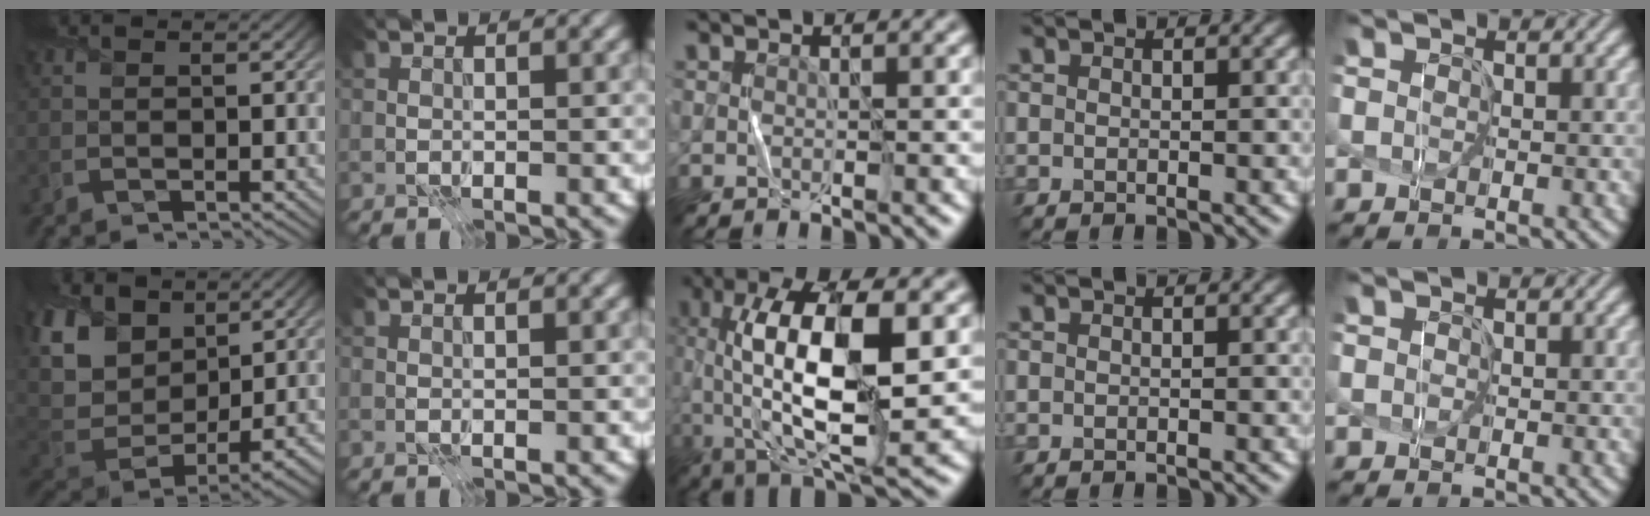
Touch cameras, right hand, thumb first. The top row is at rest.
{"thumb": {"total": 12.5, "force": [5.2, 8.3, 7.8], "torque": [-0.198, 0.008, 0.103]}, "middle": {"total": 13.2, "force": [0.4, 4.9, 12.3], "torque": [-0.232, 0.008, 0.005]}}